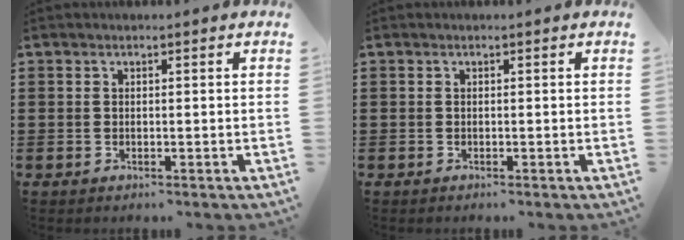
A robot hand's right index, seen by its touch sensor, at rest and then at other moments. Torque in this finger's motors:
{"motor_torque": [1.06, 1.08, -0.01, 0.01]}